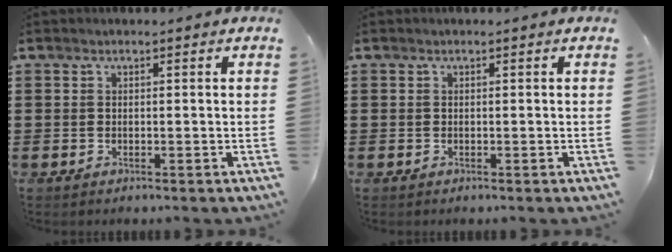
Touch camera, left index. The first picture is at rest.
{"total": 0.0}